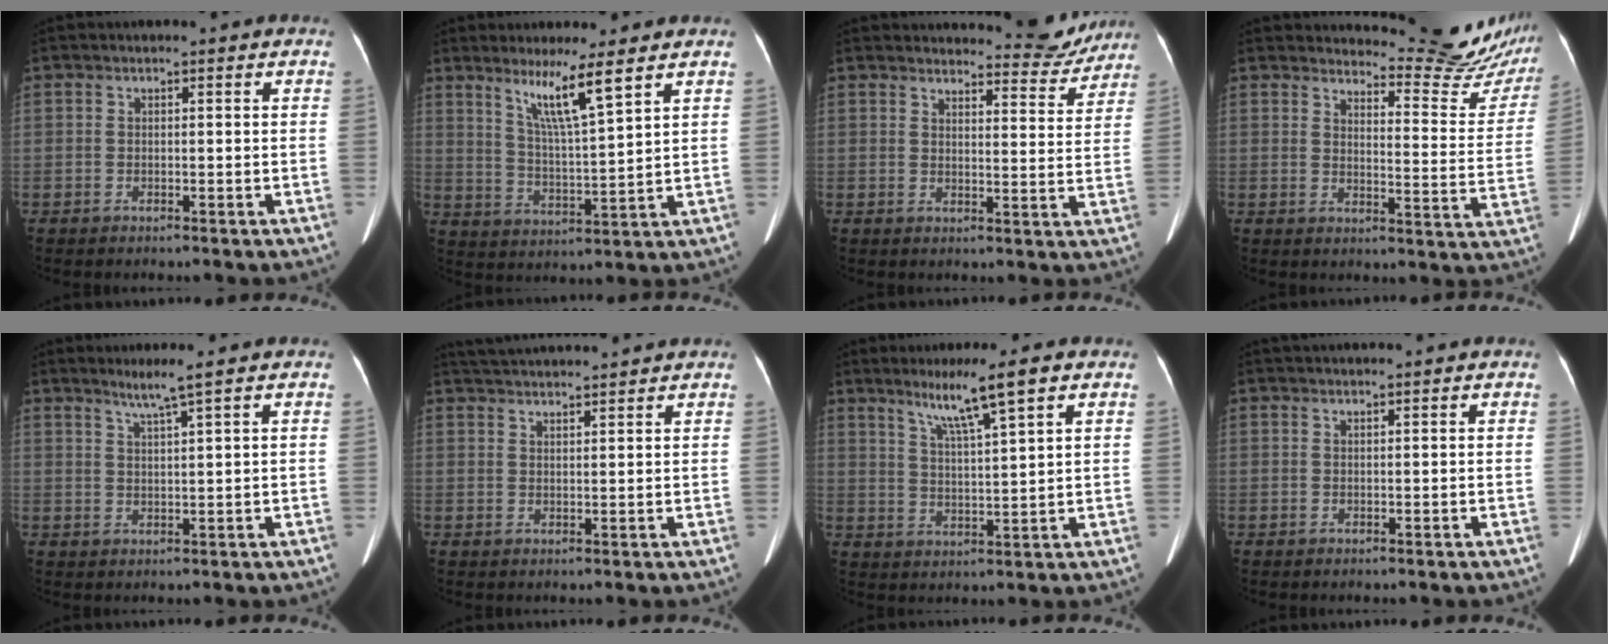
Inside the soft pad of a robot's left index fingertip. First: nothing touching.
{"total": 7.7, "force": [5.1, -0.9, 5.8], "torque": [-0.107, -0.014, 0.096]}
{"total": 8.5, "force": [8.3, 1.4, 0.9], "torque": [0.003, -0.024, 0.091]}
{"total": 14.1, "force": [13.9, 0.8, 1.9], "torque": [-0.014, -0.091, 0.152]}
{"total": 3.3, "force": [2.4, -1.1, 2.0], "torque": [-0.043, -0.006, 0.049]}
{"total": 9.5, "force": [9.0, -0.1, 3.1], "torque": [-0.060, 0.033, 0.137]}
{"total": 7.8, "force": [5.0, -0.8, 6.0], "torque": [-0.106, -0.002, 0.091]}
{"total": 3.8, "force": [3.4, -0.1, 1.7], "torque": [-0.018, 0.030, 0.050]}